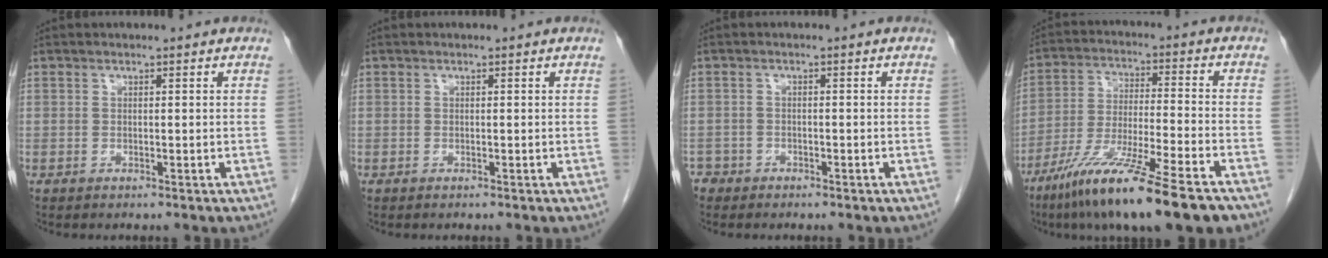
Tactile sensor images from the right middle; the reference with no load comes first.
{"total": 0.0}
{"total": 2.3, "force": [-1.8, 1.4, -0.1], "torque": [-0.002, 0.006, -0.033]}
{"total": 17.4, "force": [-12.0, 0.8, 12.5], "torque": [-0.209, -0.048, -0.207]}